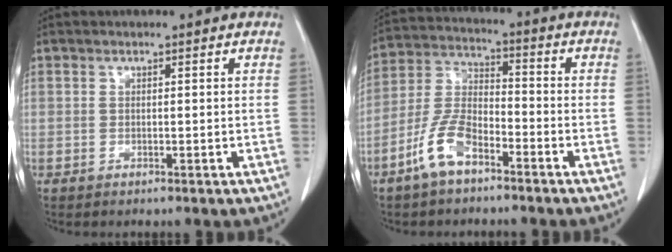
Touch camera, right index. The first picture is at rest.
{"total": 8.7, "force": [-5.3, 3.5, 5.9], "torque": [-0.138, 0.007, -0.111]}